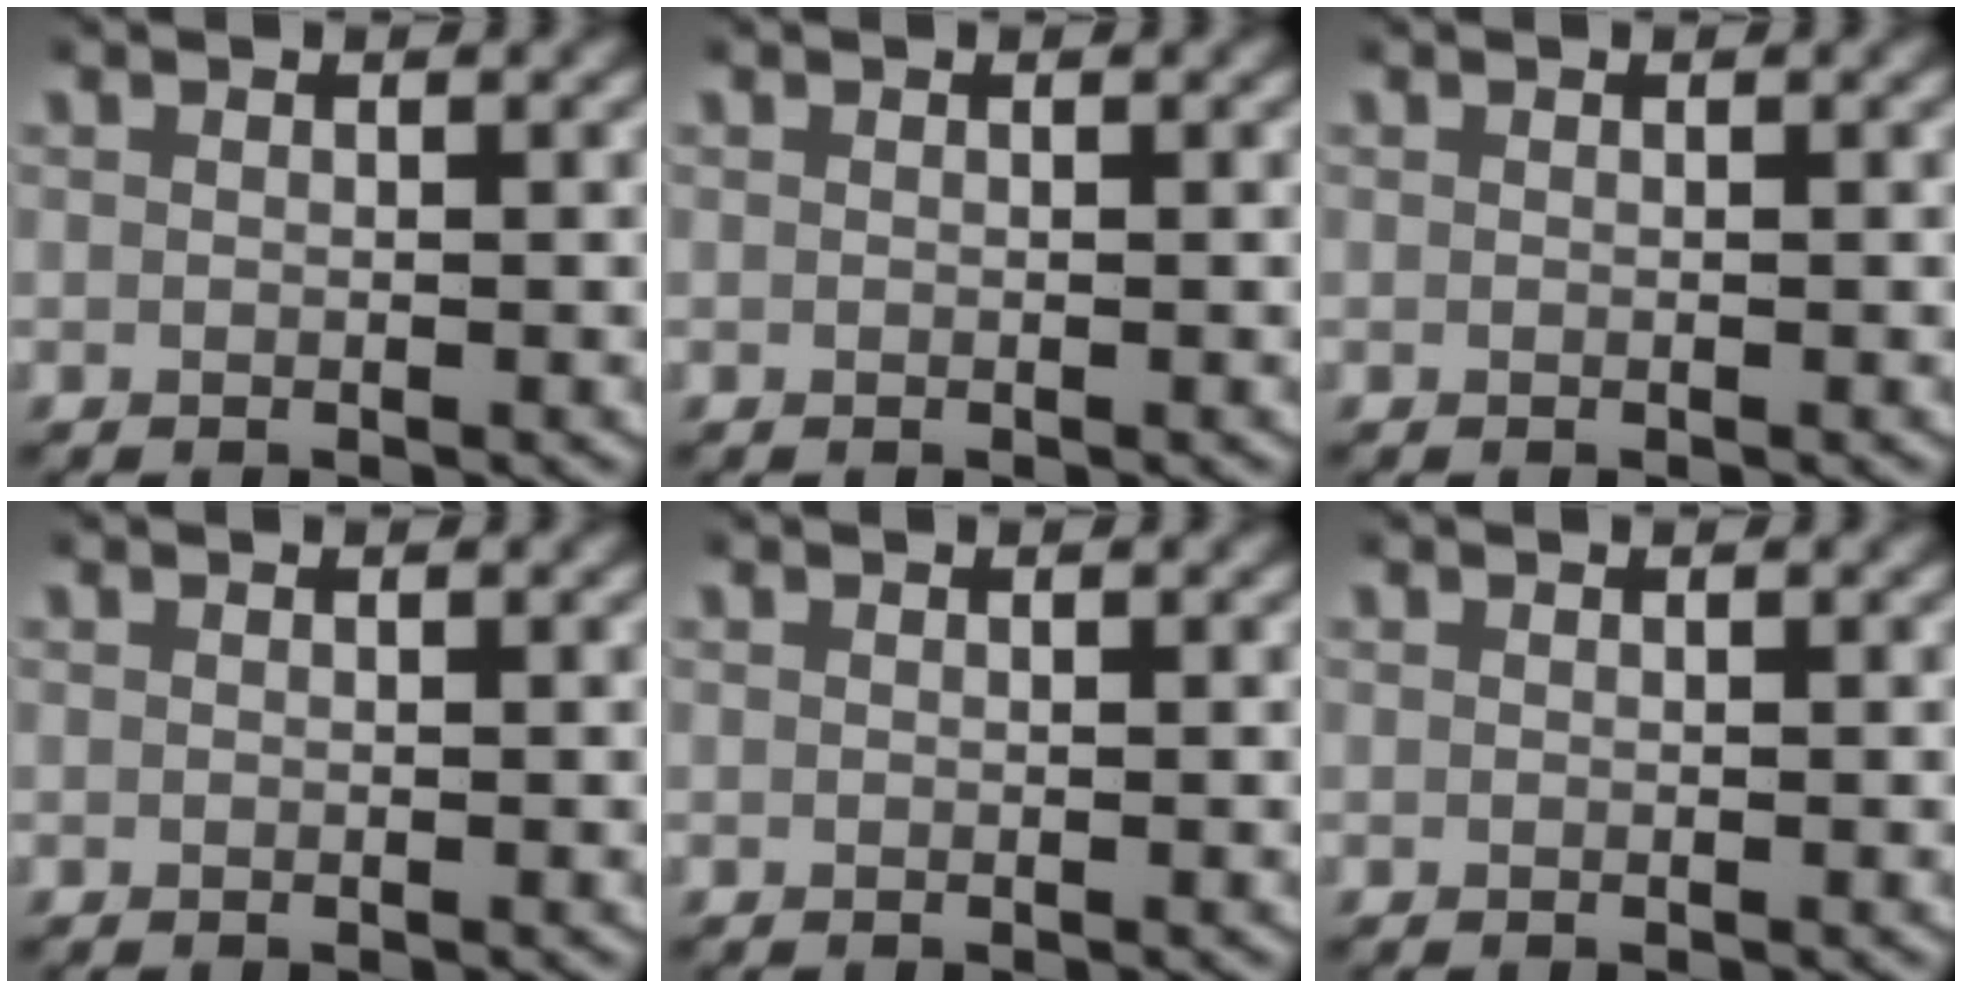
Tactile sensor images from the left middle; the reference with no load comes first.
{"total": 0.0}
{"total": 0.0}
{"total": 0.0}
{"total": 0.0}
{"total": 0.0}